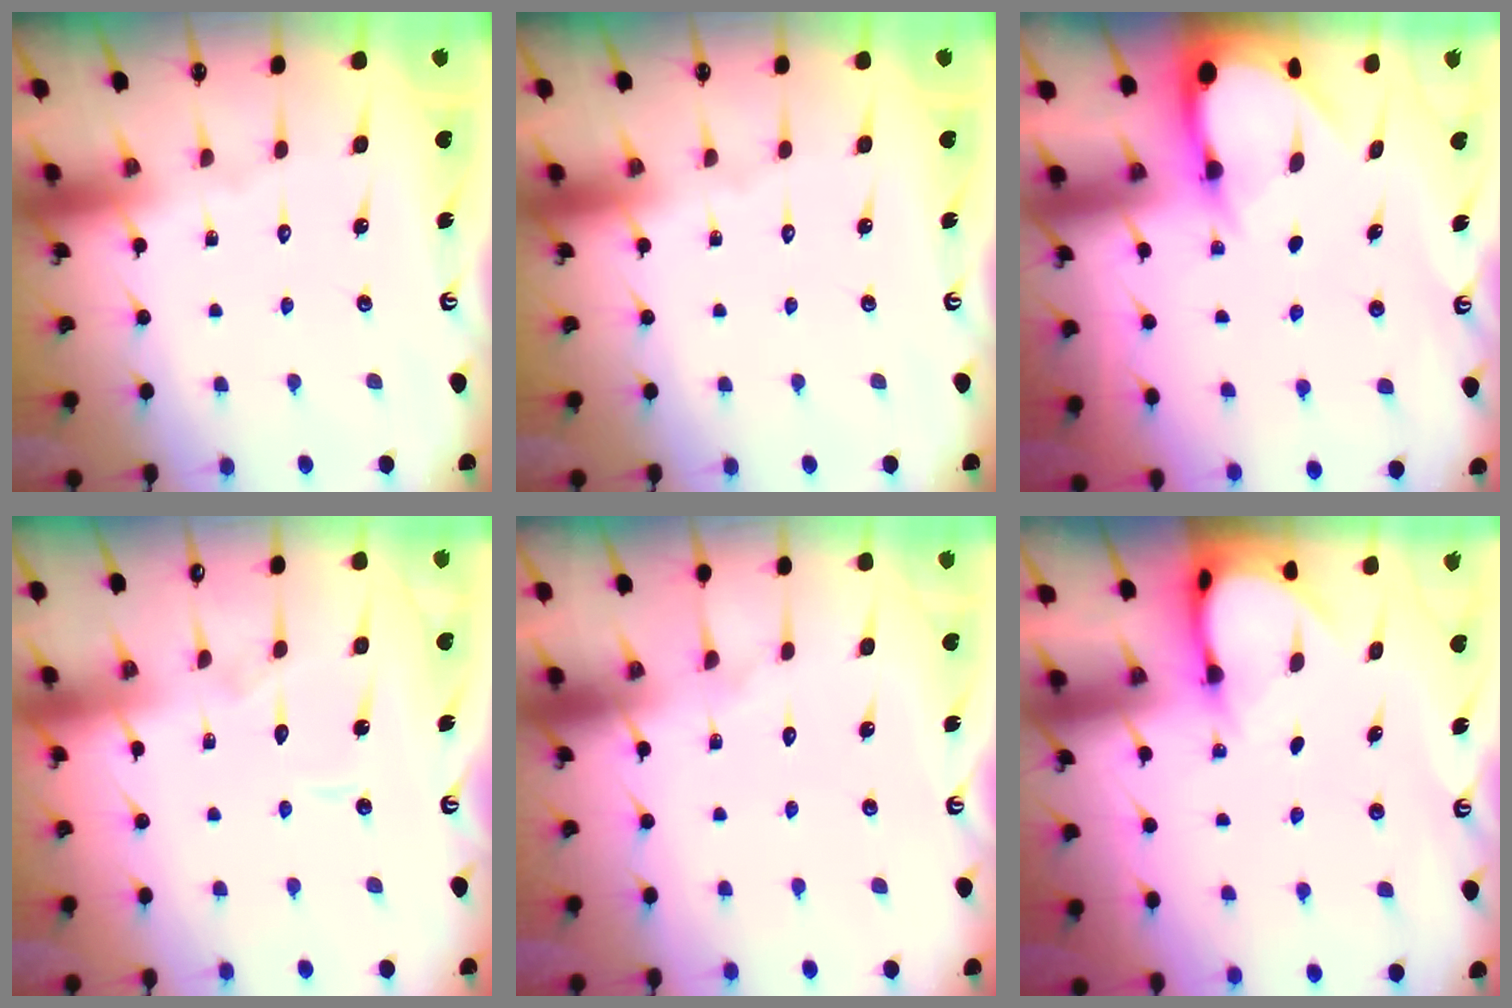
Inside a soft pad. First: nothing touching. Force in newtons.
{"total": 0.0}
{"total": 3.6, "press": 3.6, "slide": 0.2}
{"total": 3.7, "press": 3.7, "slide": 0.3}
{"total": 2.9, "press": 2.9, "slide": 0.3}
{"total": 3.9, "press": 3.9, "slide": 0.3}